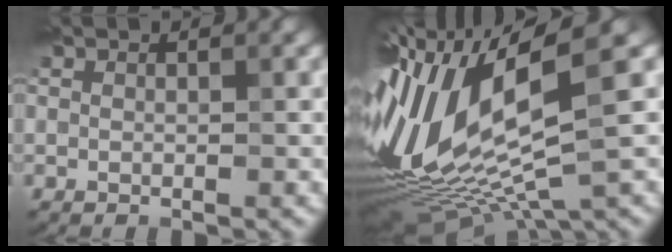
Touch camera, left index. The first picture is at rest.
{"total": 15.3, "force": [0.3, 4.2, 14.7], "torque": [-0.310, -0.009, 0.023]}